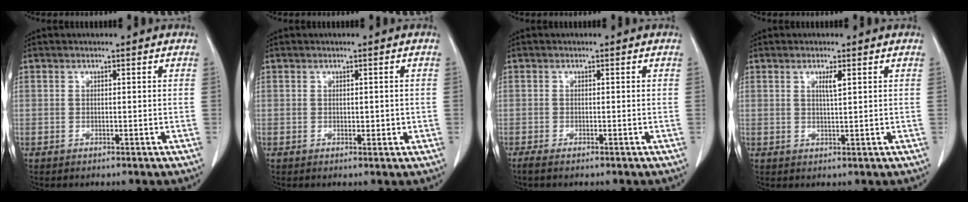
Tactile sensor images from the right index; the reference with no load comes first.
{"total": 1.5, "force": [-0.1, 0.9, 1.1], "torque": [-0.011, 0.000, 0.002]}
{"total": 1.8, "force": [-1.4, 0.2, 1.1], "torque": [-0.018, -0.005, -0.019]}
{"total": 2.0, "force": [0.8, 0.0, 1.8], "torque": [-0.034, -0.003, 0.015]}